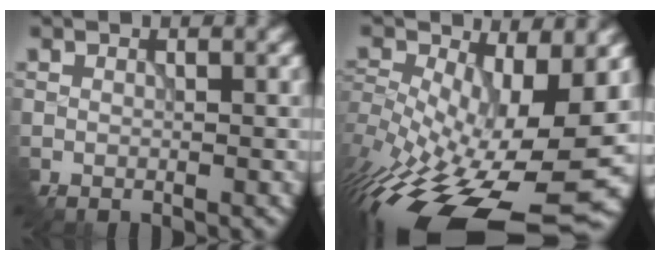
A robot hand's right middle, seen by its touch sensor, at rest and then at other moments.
{"total": 15.1, "force": [-6.1, 6.6, 12.1], "torque": [-0.224, -0.021, -0.092]}